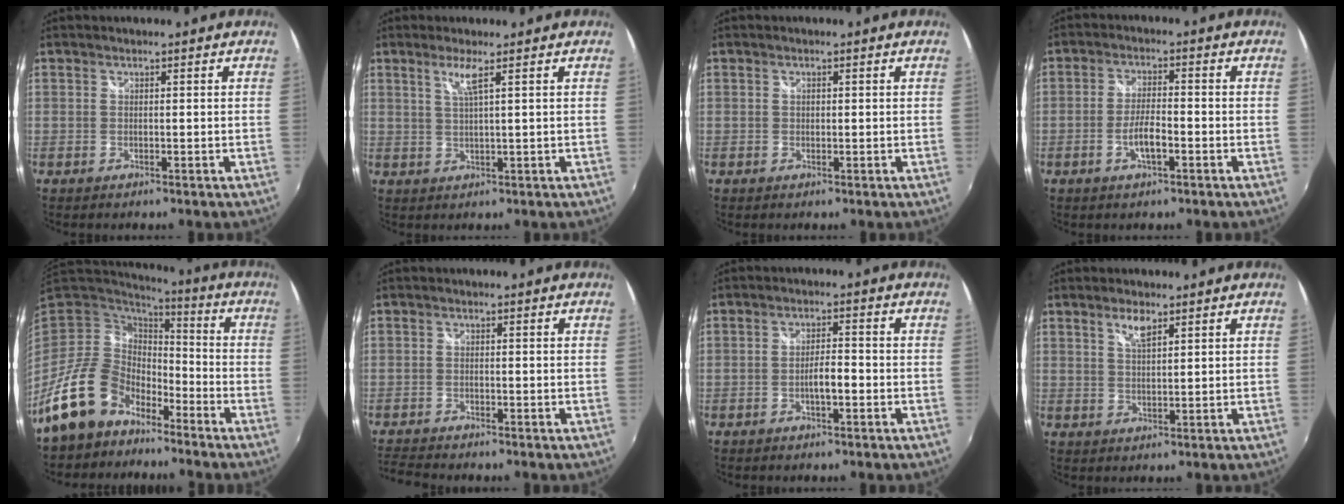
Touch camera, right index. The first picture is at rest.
{"total": 3.1, "force": [1.6, -0.5, 2.6], "torque": [-0.051, -0.005, 0.033]}
{"total": 0.6, "force": [0.2, 0.4, 0.4], "torque": [-0.008, 0.001, 0.002]}
{"total": 4.9, "force": [-2.1, 1.2, 4.3], "torque": [-0.087, 0.000, -0.038]}
{"total": 15.1, "force": [-10.5, 9.0, 6.0], "torque": [-0.141, 0.009, -0.183]}
{"total": 4.2, "force": [-3.8, 0.4, 1.6], "torque": [-0.044, -0.017, -0.075]}
{"total": 3.5, "force": [-1.4, 0.7, 3.1], "torque": [-0.058, 0.003, -0.025]}
{"total": 3.3, "force": [2.1, 1.1, 2.4], "torque": [-0.041, 0.002, 0.038]}